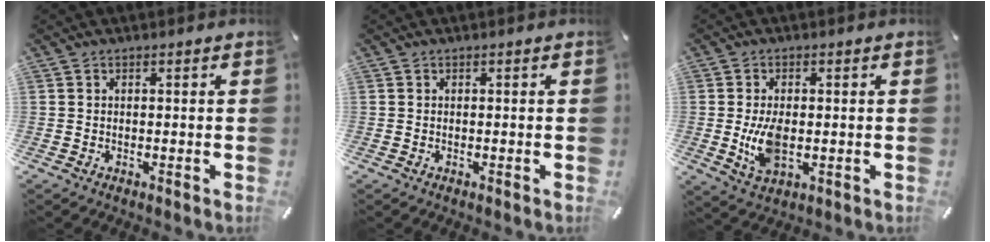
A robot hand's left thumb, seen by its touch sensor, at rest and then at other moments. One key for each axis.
{"total": 0.0}
{"total": 7.5, "fx": -0.3, "fy": 4.2, "fz": 6.1, "tx": -0.134, "ty": -0.006, "tz": -0.009}